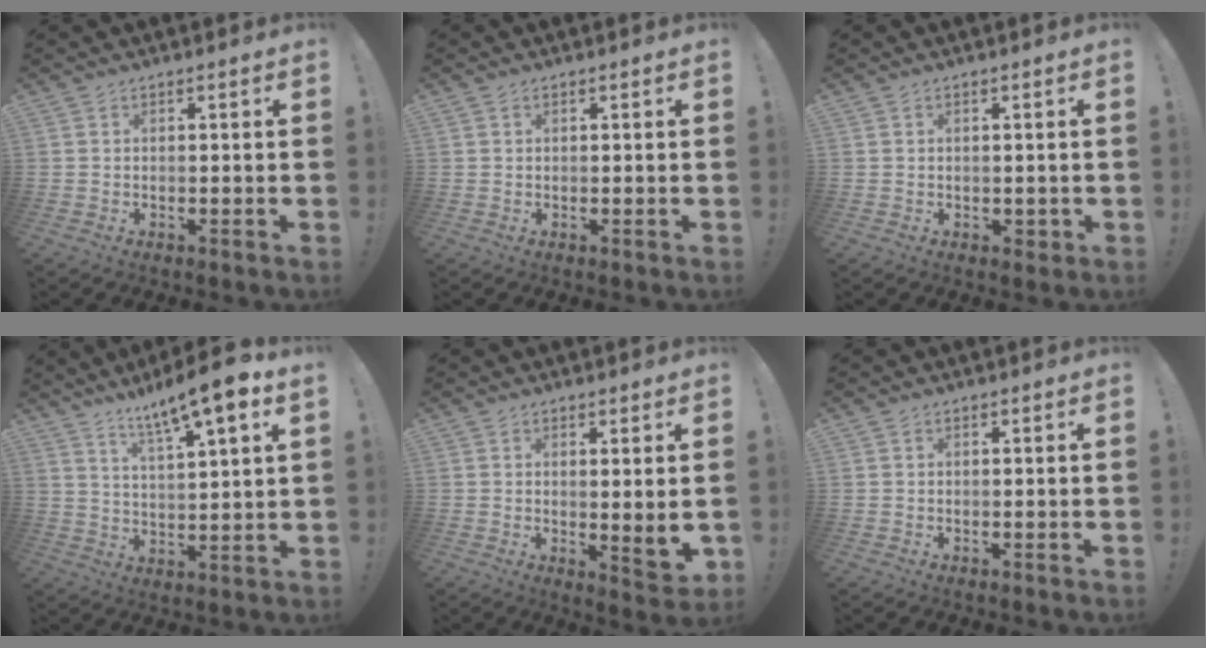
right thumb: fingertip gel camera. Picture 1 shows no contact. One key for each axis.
{"total": 0.5, "fx": 0.3, "fy": 0.4, "fz": 0.1, "tx": 0.004, "ty": 0.000, "tz": 0.004}
{"total": 1.7, "fx": 0.2, "fy": 1.5, "fz": 0.8, "tx": -0.001, "ty": -0.001, "tz": 0.003}
{"total": 11.5, "fx": 8.4, "fy": 1.0, "fz": 7.8, "tx": -0.127, "ty": -0.055, "tz": 0.135}
{"total": 4.8, "fx": 1.4, "fy": 0.7, "fz": 4.5, "tx": -0.051, "ty": -0.020, "tz": 0.025}
{"total": 0.0}